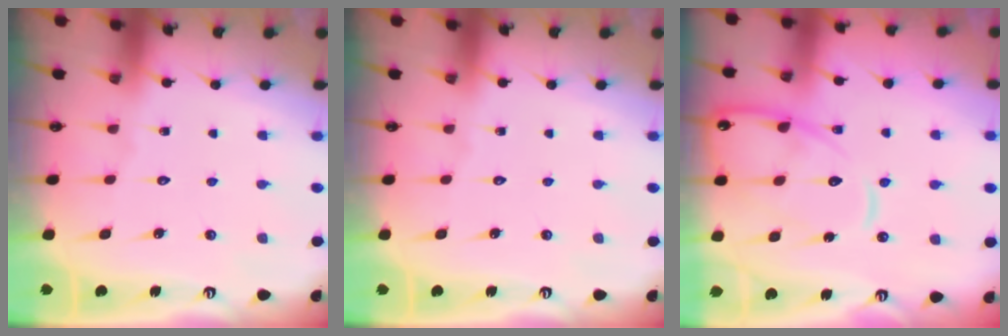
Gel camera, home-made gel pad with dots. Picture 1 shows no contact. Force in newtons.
{"total": 0.0}
{"total": 13.3, "press": 13.3, "slide": 1.3}